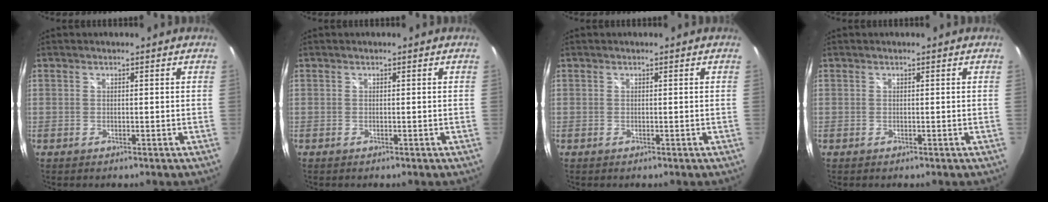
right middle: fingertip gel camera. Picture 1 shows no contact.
{"total": 0.0}
{"total": 0.0}
{"total": 0.0}